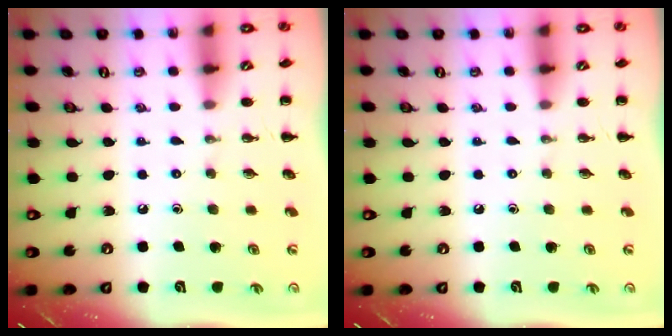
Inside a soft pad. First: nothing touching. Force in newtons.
{"total": 0.0}